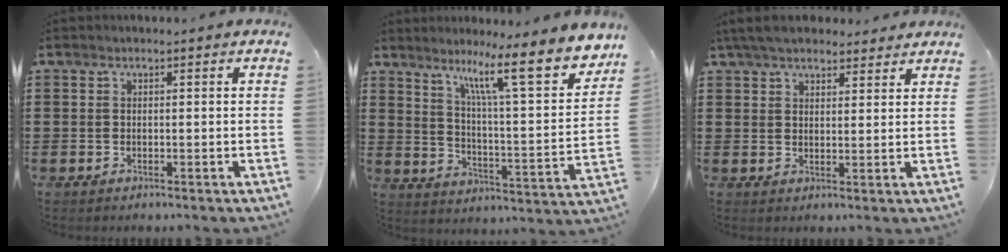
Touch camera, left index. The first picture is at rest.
{"total": 12.7, "force": [9.0, 1.0, 8.9], "torque": [-0.149, -0.063, 0.135]}
{"total": 5.6, "force": [5.0, 1.5, 2.1], "torque": [-0.055, -0.006, 0.095]}